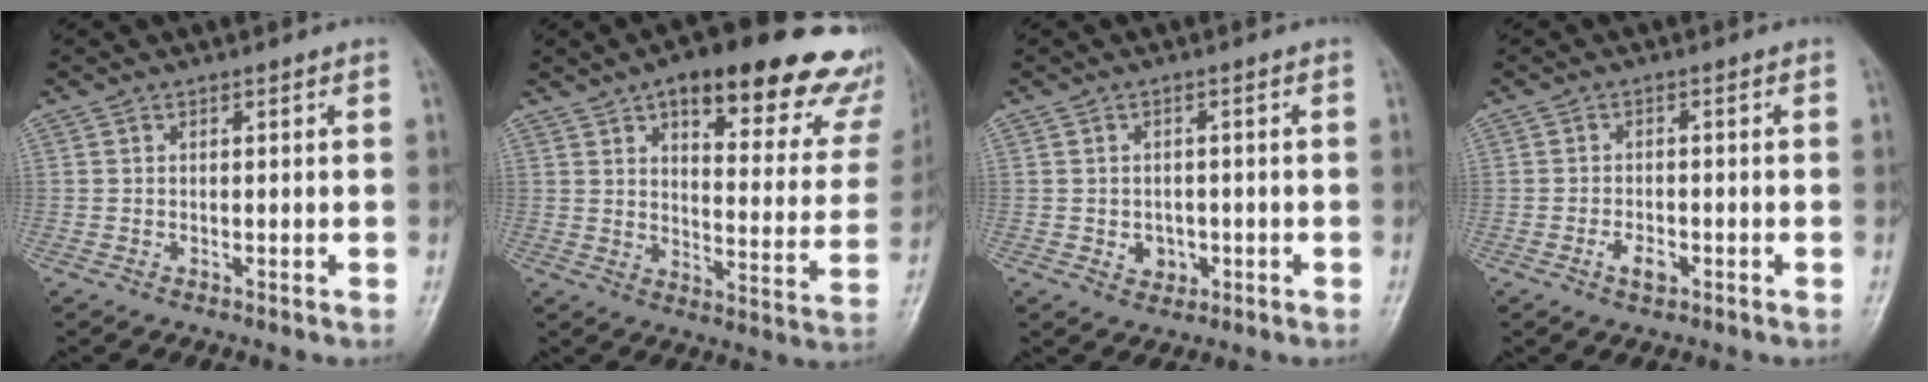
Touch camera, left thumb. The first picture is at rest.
{"total": 26.8, "force": [17.0, 9.8, 18.2], "torque": [-0.193, -0.050, 0.211]}
{"total": 3.3, "force": [-0.8, 2.8, 1.5], "torque": [-0.007, 0.003, -0.006]}
{"total": 3.1, "force": [-1.4, 1.7, 2.1], "torque": [-0.033, 0.004, -0.025]}